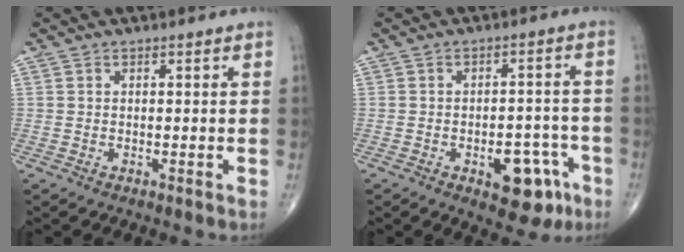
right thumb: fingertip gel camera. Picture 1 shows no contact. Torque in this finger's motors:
{"motor_torque": [1.29, 1.07, 0.53, -0.93, 0.22]}